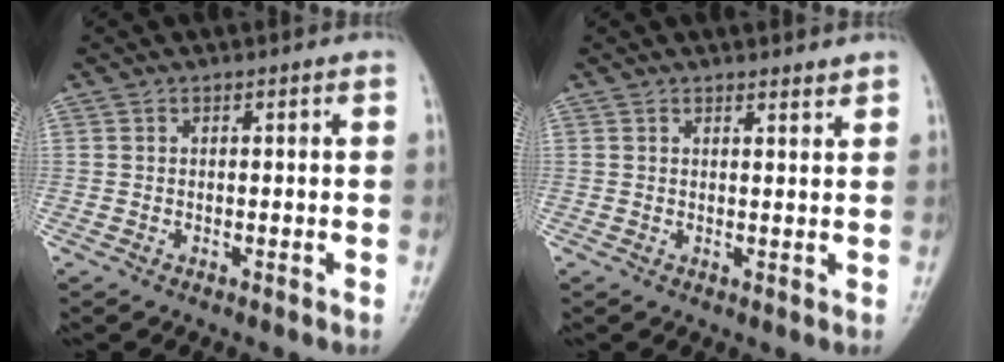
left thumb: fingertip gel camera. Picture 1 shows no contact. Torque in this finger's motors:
{"motor_torque": [-0.11, -0.09, -0.19, -0.16, -0.10]}